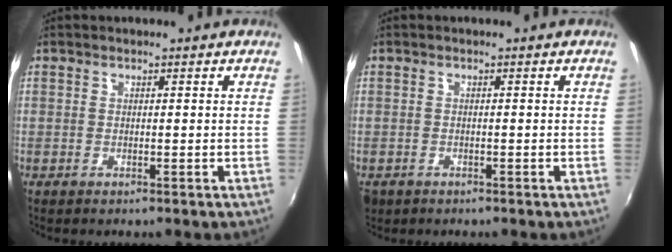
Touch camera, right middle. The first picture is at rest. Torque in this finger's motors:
{"motor_torque": [0.00, 0.01, 0.00, 0.01]}